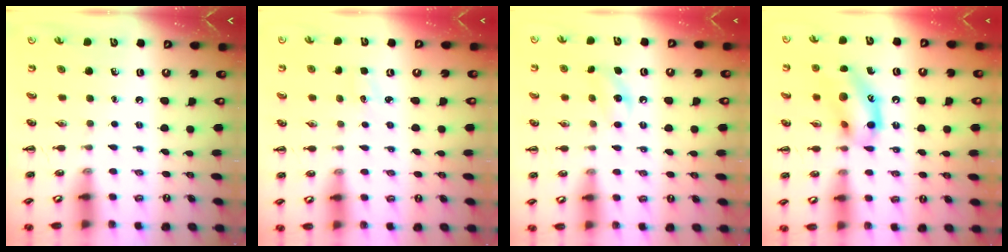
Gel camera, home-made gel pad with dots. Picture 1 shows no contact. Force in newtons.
{"total": 1.5, "press": 1.4, "slide": 0.4}
{"total": 8.6, "press": 8.3, "slide": 1.9}
{"total": 14.9, "press": 14.6, "slide": 2.8}